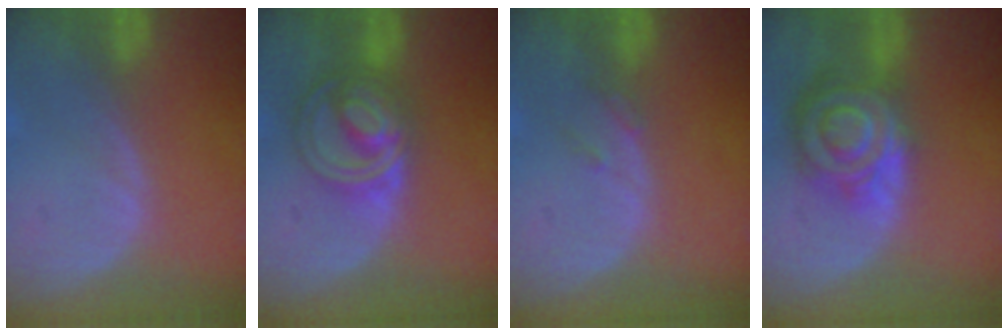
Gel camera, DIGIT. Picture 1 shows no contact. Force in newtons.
{"total": 7.4, "press": 7.3, "slide": 0.4}
{"total": 1.2, "press": 1.2, "slide": 0.3}
{"total": 9.2, "press": 9.1, "slide": 0.5}